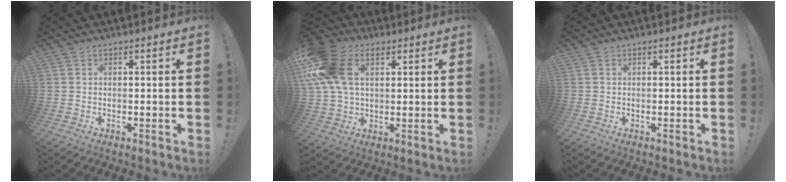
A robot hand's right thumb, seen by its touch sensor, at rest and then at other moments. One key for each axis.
{"total": 17.6, "fx": 5.8, "fy": 11.6, "fz": 11.8, "tx": -0.238, "ty": -0.012, "tz": 0.109}
{"total": 0.0}